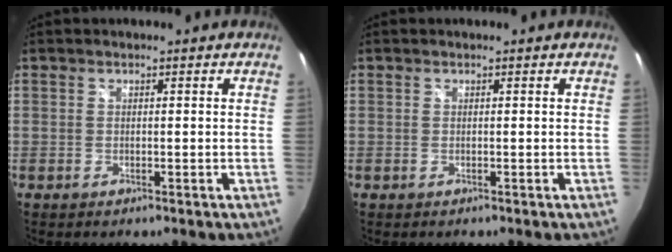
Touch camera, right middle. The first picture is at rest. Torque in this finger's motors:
{"motor_torque": [0.00, 0.00, 0.00, 0.00]}